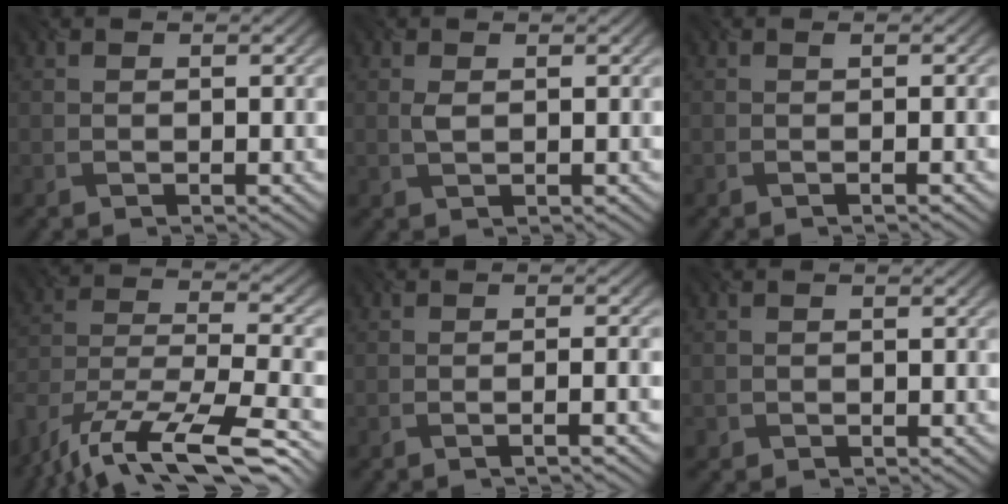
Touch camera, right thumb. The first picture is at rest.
{"total": 1.1, "force": [0.4, 0.5, 0.9], "torque": [-0.025, 0.000, 0.006]}
{"total": 1.1, "force": [-0.2, 0.1, 1.1], "torque": [-0.013, 0.005, -0.012]}
{"total": 16.1, "force": [-12.1, 5.8, 8.7], "torque": [-0.178, -0.012, -0.176]}
{"total": 2.9, "force": [-1.2, 0.4, 2.6], "torque": [-0.037, 0.014, -0.034]}
{"total": 0.7, "force": [-0.5, 0.4, -0.2], "torque": [0.001, -0.001, -0.012]}